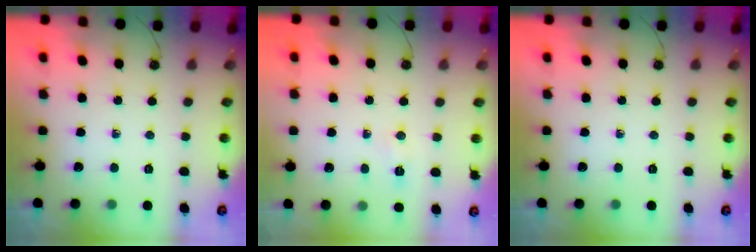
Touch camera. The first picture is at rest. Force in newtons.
{"total": 3.8, "press": 3.7, "slide": 0.5}
{"total": 0.0}